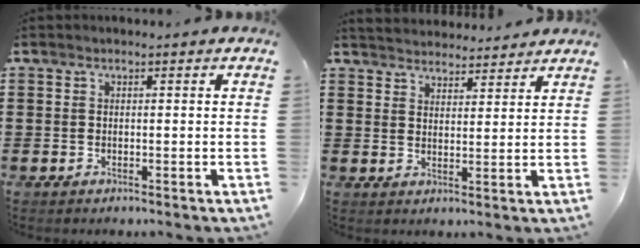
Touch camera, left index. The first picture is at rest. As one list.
[{"total": 3.2, "force": [3.2, 0.4, -0.3], "torque": [-0.007, -0.012, 0.058]}]